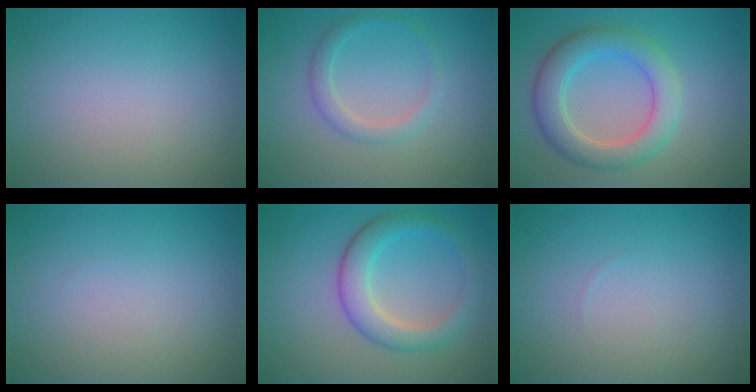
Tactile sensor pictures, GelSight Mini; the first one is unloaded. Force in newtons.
{"total": 2.0, "press": 2.0, "slide": 0.0}
{"total": 5.2, "press": 5.2, "slide": 0.2}
{"total": 0.0}
{"total": 4.2, "press": 4.2, "slide": 0.1}
{"total": 0.0}